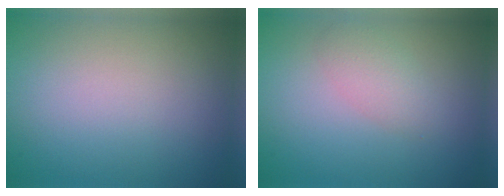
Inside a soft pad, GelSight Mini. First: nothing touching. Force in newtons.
{"total": 2.1, "press": 2.1, "slide": 0.1}